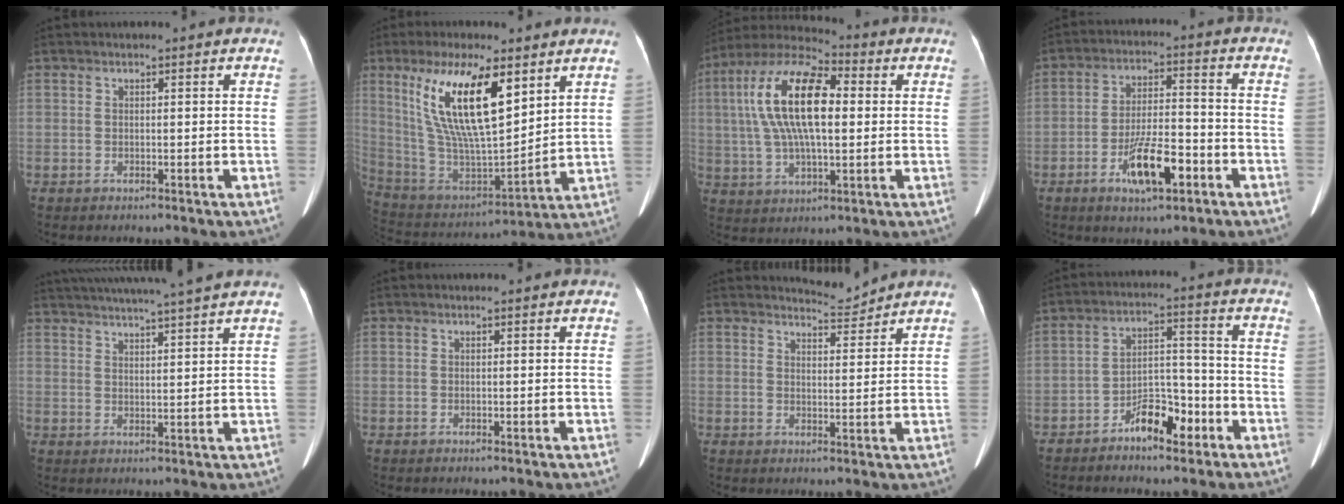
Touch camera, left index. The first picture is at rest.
{"total": 17.2, "force": [7.9, 4.4, 14.7], "torque": [-0.292, 0.003, 0.150]}
{"total": 15.7, "force": [2.1, 5.4, 14.6], "torque": [-0.299, 0.031, 0.032]}
{"total": 9.4, "force": [-4.6, 2.6, 7.8], "torque": [-0.149, 0.001, -0.076]}
{"total": 14.1, "force": [12.5, -1.0, 6.5], "torque": [-0.115, 0.010, 0.175]}
{"total": 0.0}
{"total": 3.1, "force": [3.1, -0.4, -0.5], "torque": [0.001, -0.014, 0.053]}
{"total": 7.7, "force": [-5.0, 3.2, 4.9], "torque": [-0.083, 0.025, -0.083]}